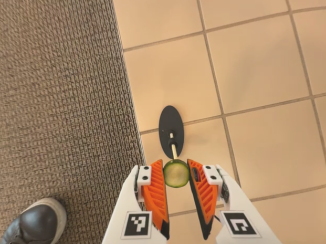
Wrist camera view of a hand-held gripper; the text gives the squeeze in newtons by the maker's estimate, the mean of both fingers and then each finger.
{"total": 6.8, "left": 6.6, "right": 7.1}